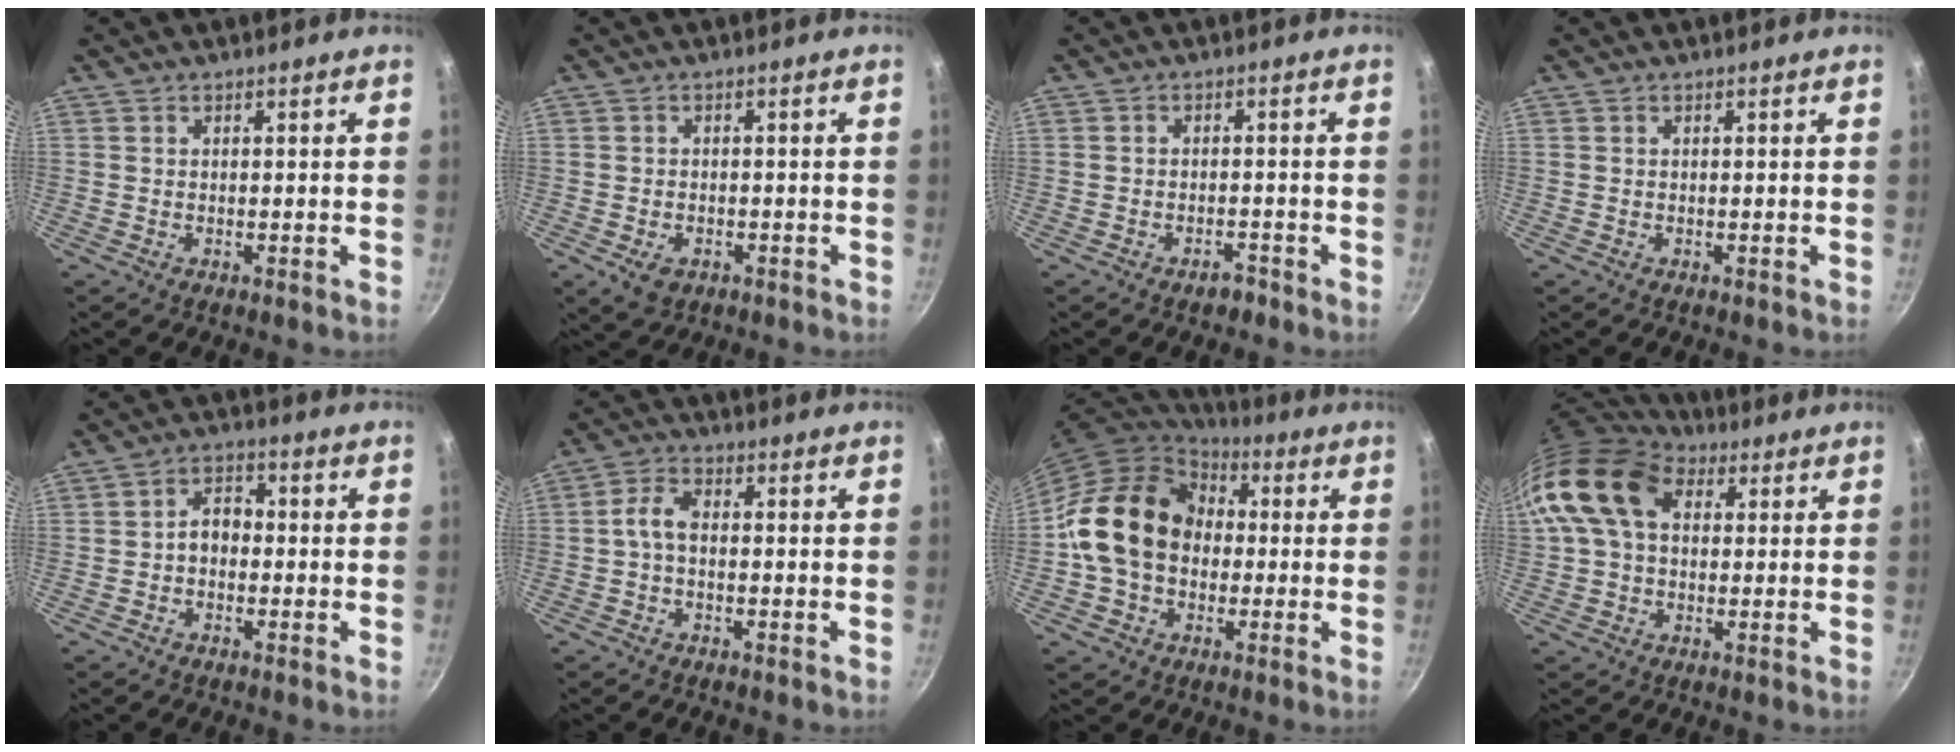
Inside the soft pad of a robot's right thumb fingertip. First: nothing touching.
{"total": 4.1, "force": [-1.7, 2.9, 2.5], "torque": [-0.040, 0.006, -0.020]}
{"total": 2.2, "force": [-1.7, 1.1, 0.9], "torque": [-0.003, 0.023, -0.017]}
{"total": 0.0}
{"total": 4.7, "force": [-0.8, 3.5, 3.1], "torque": [-0.027, 0.023, -0.022]}
{"total": 4.2, "force": [-0.6, 2.4, 3.4], "torque": [-0.070, 0.022, -0.020]}
{"total": 17.6, "force": [0.4, 14.0, 10.6], "torque": [-0.159, 0.038, -0.001]}
{"total": 15.3, "force": [3.6, 10.7, 10.3], "torque": [-0.183, 0.026, 0.049]}